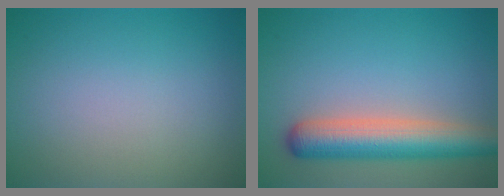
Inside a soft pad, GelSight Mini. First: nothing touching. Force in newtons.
{"total": 6.3, "press": 6.3, "slide": 0.4}